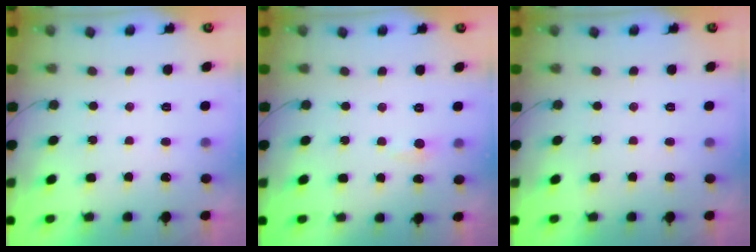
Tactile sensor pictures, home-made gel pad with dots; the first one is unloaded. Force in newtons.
{"total": 4.6, "press": 4.5, "slide": 0.7}
{"total": 0.0}